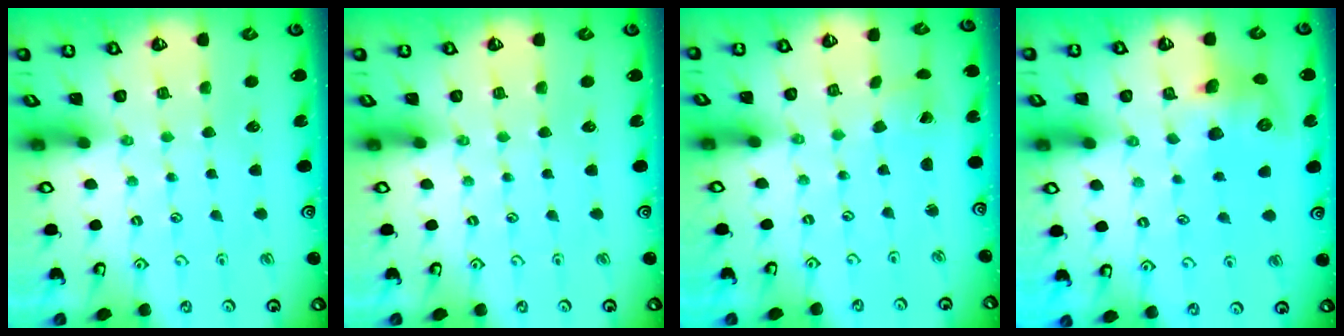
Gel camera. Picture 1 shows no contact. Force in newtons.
{"total": 0.0}
{"total": 0.7, "press": 0.7, "slide": 0.1}
{"total": 10.7, "press": 10.7, "slide": 0.8}